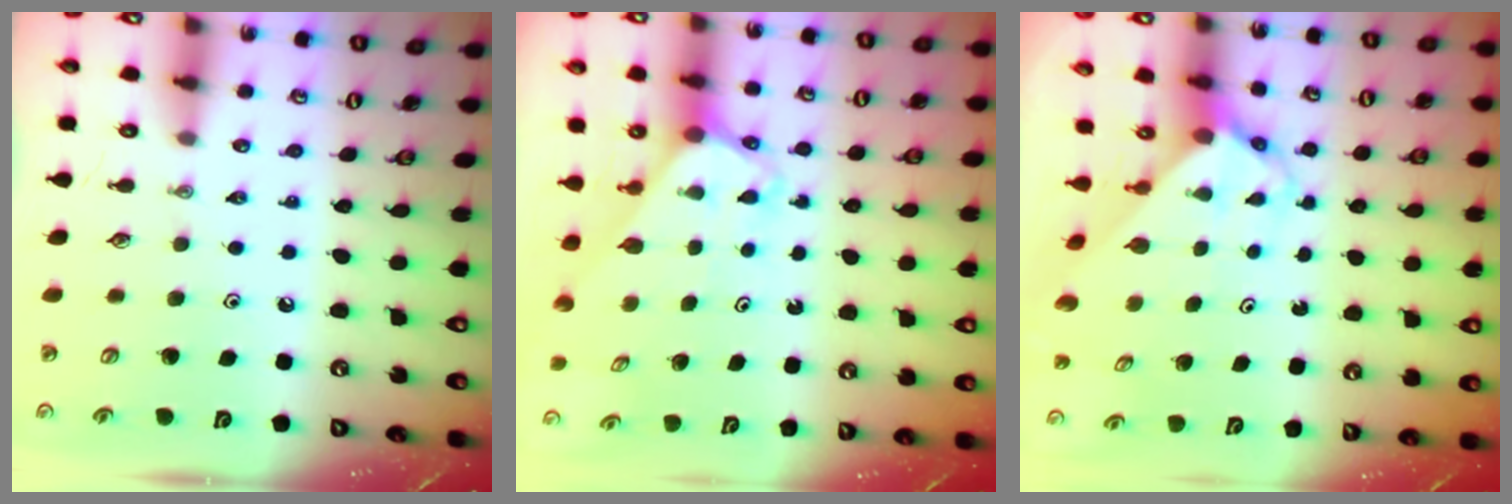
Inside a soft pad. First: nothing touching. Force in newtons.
{"total": 2.7, "press": 2.6, "slide": 0.2}
{"total": 3.9, "press": 3.9, "slide": 0.4}